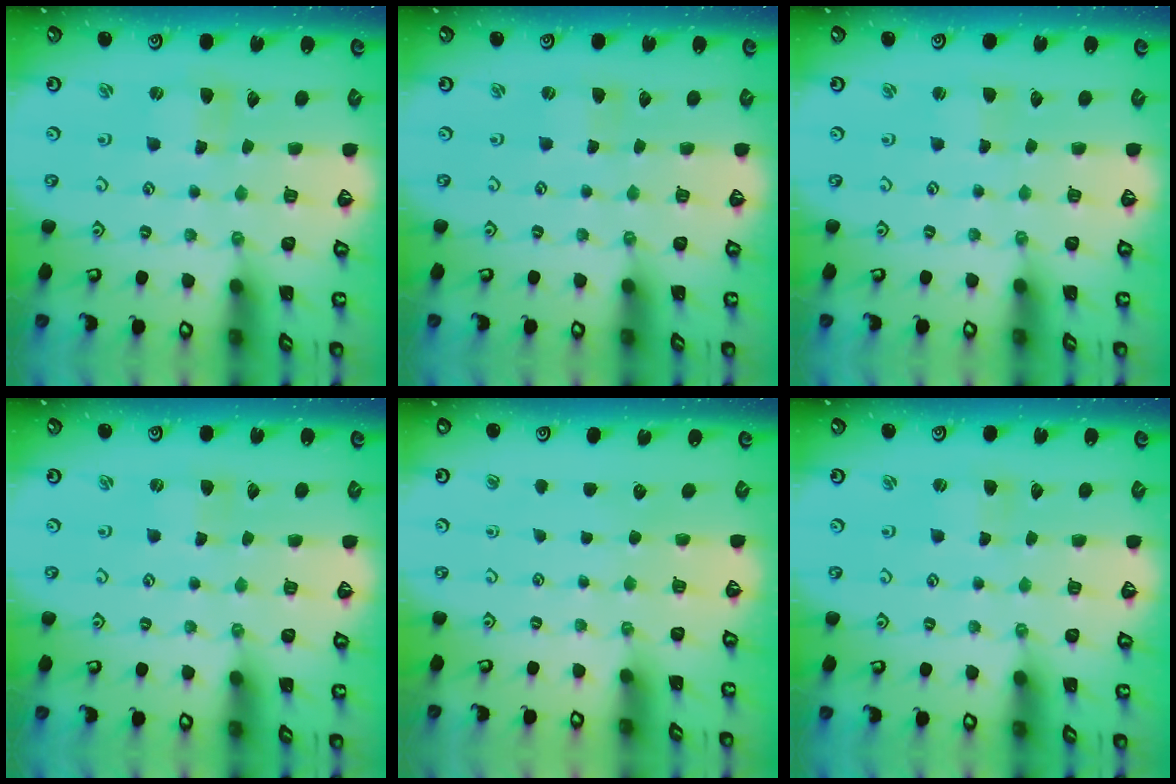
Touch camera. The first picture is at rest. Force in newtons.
{"total": 0.0}
{"total": 0.5, "press": 0.5, "slide": 0.1}
{"total": 0.0}
{"total": 0.0}
{"total": 1.3, "press": 1.2, "slide": 0.3}